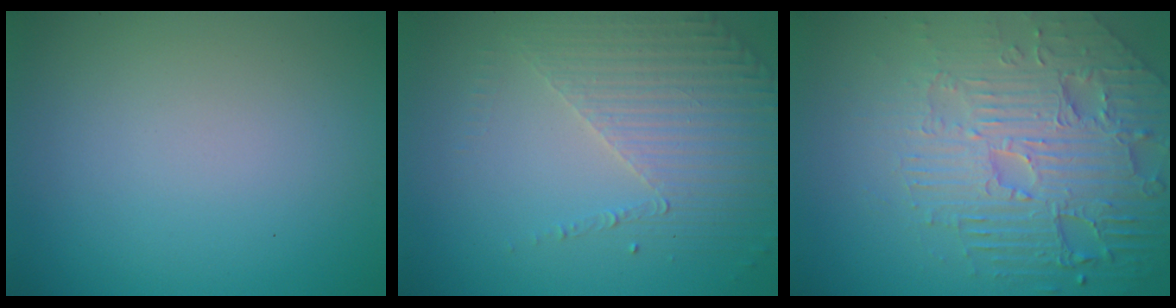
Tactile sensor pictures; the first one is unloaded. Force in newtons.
{"total": 4.2, "press": 3.1, "slide": 2.9}
{"total": 7.9, "press": 5.7, "slide": 5.4}